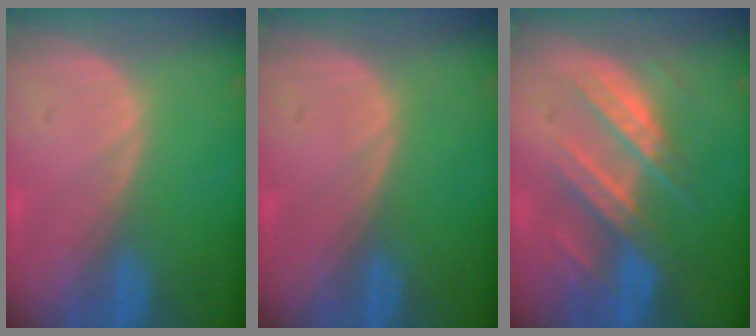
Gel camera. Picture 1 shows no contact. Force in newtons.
{"total": 0.0}
{"total": 8.8, "press": 7.8, "slide": 4.0}